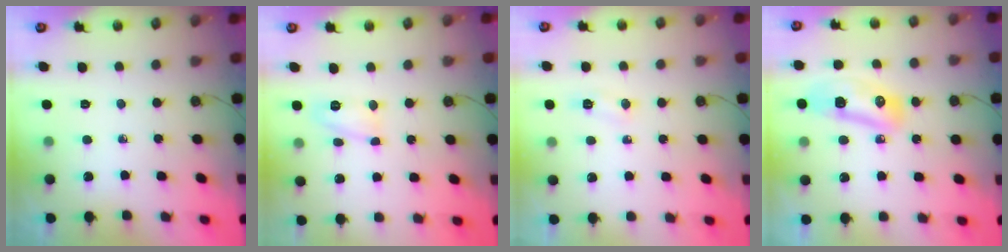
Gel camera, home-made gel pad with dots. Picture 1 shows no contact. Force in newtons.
{"total": 7.6, "press": 7.6, "slide": 0.5}
{"total": 4.9, "press": 4.9, "slide": 0.5}
{"total": 15.6, "press": 12.0, "slide": 10.0}